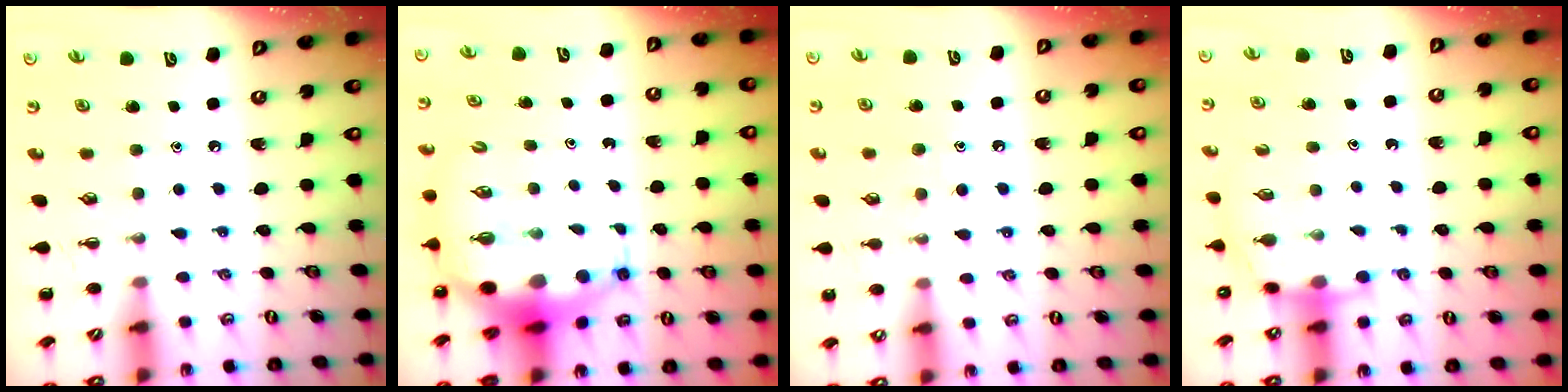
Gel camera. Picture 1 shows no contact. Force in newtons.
{"total": 9.7, "press": 9.5, "slide": 2.2}
{"total": 8.2, "press": 8.1, "slide": 1.2}
{"total": 6.3, "press": 6.2, "slide": 1.4}